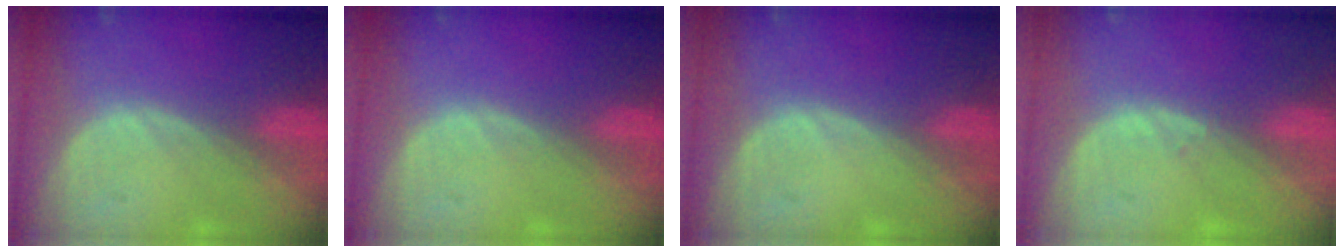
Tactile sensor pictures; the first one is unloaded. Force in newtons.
{"total": 0.0}
{"total": 0.0}
{"total": 0.6, "press": 0.5, "slide": 0.4}